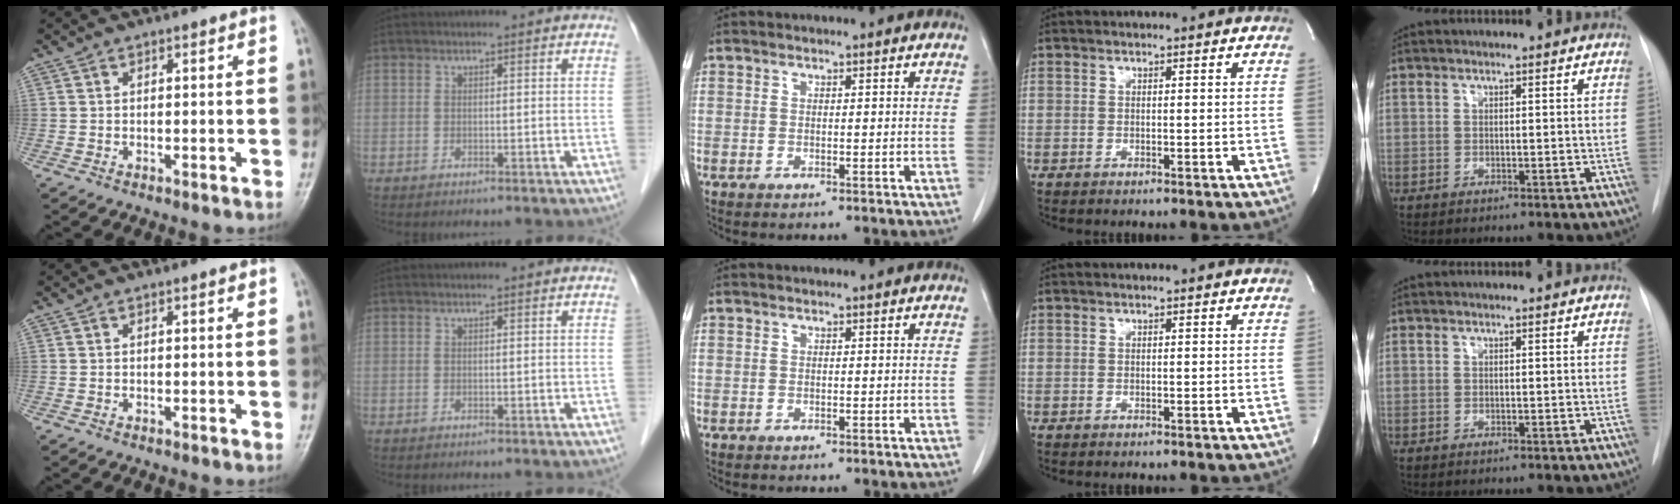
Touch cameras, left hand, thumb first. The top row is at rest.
{}